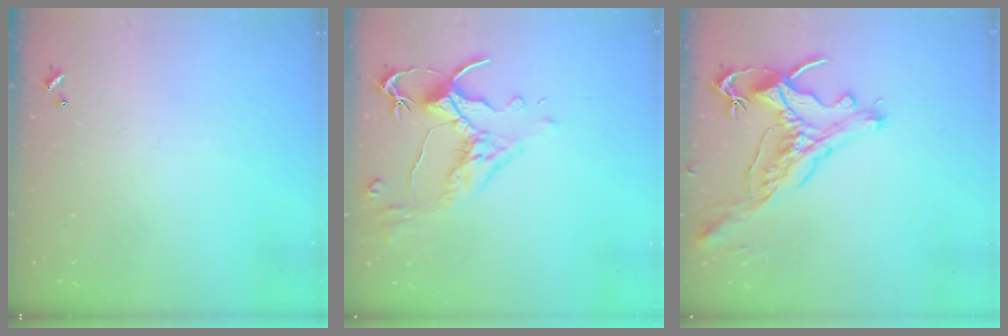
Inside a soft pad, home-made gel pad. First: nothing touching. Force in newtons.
{"total": 2.5, "press": 2.1, "slide": 1.2}
{"total": 1.2, "press": 0.9, "slide": 0.9}